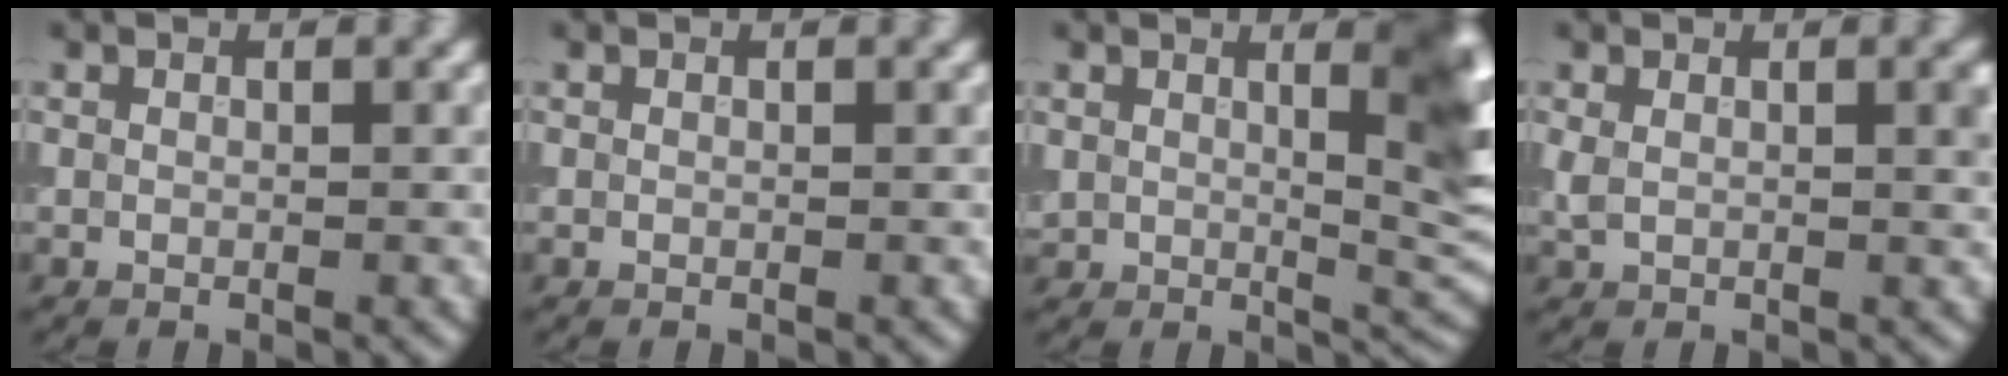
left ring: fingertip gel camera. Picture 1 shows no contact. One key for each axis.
{"total": 0.0}
{"total": 6.4, "fx": 2.2, "fy": 2.3, "fz": 5.6, "tx": -0.070, "ty": -0.006, "tz": 0.039}
{"total": 2.8, "fx": 0.8, "fy": 1.1, "fz": 2.5, "tx": -0.043, "ty": 0.001, "tz": 0.012}